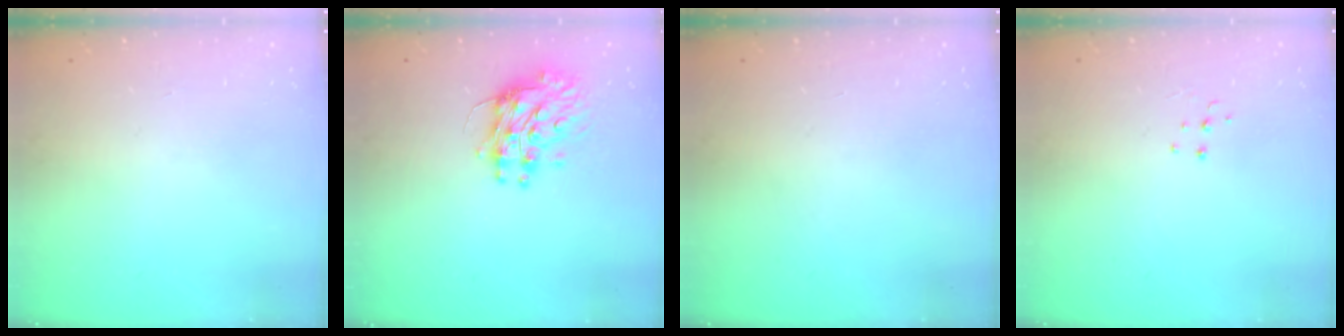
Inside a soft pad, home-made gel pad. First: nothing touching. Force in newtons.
{"total": 10.1, "press": 10.1, "slide": 1.0}
{"total": 0.0}
{"total": 4.3, "press": 4.3, "slide": 0.3}